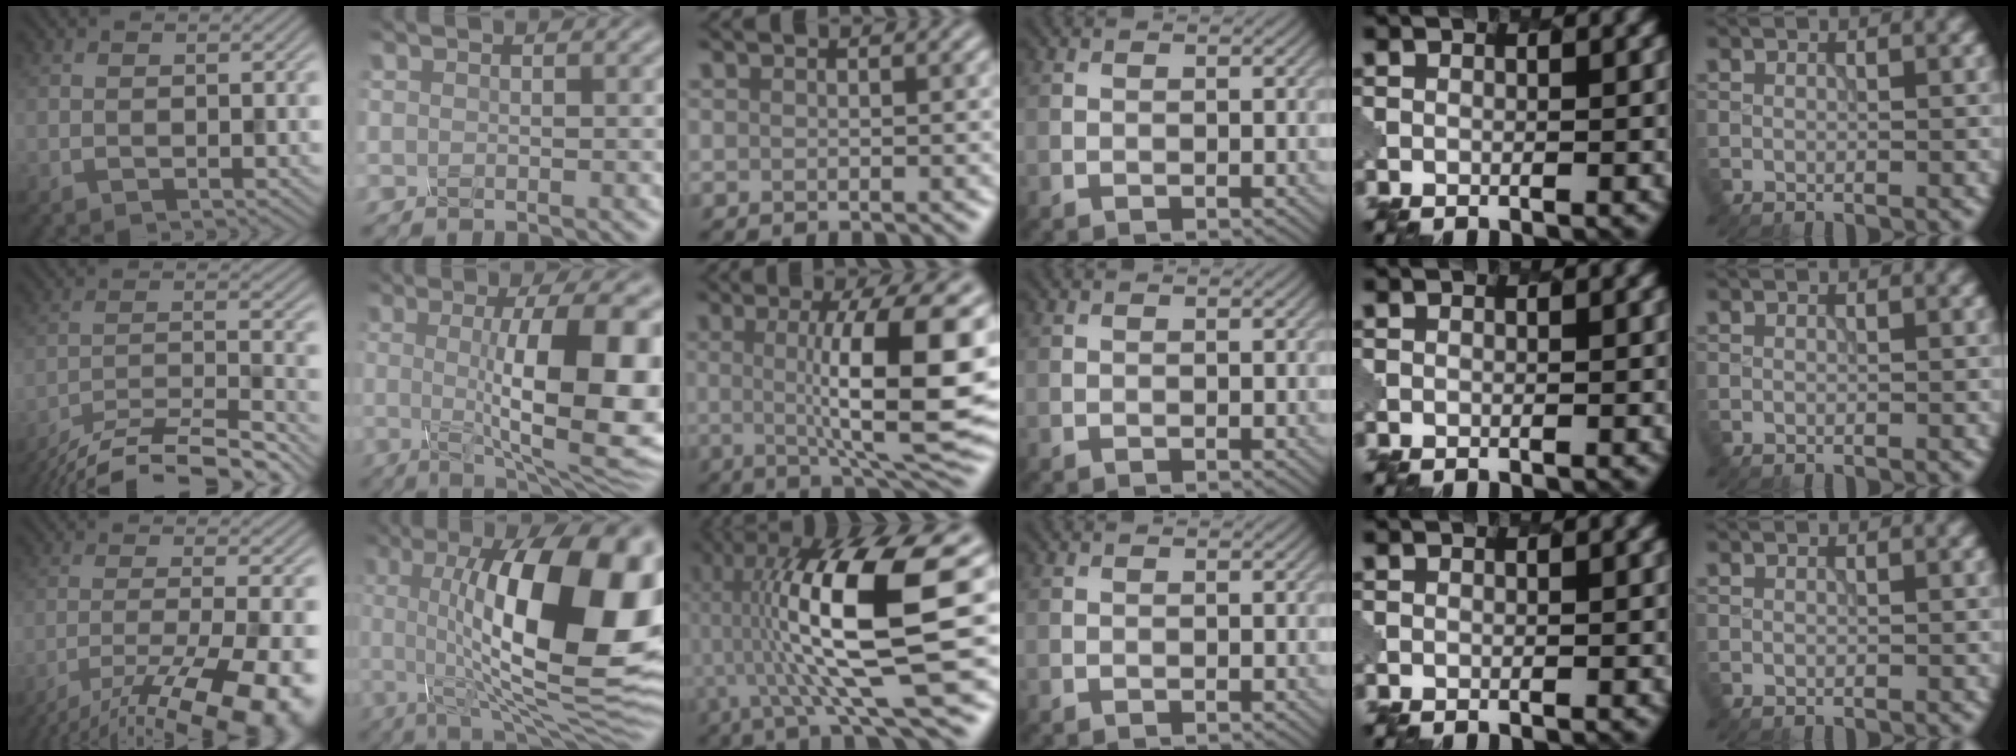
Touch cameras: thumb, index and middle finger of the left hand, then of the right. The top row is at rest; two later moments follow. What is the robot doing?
{"motion": "pour", "object": "mug"}